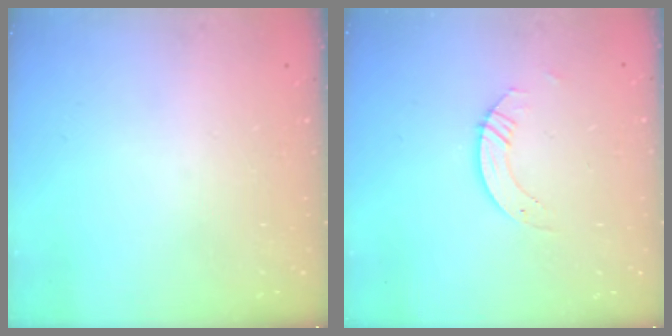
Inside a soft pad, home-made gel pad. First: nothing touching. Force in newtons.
{"total": 3.6, "press": 3.6, "slide": 0.3}